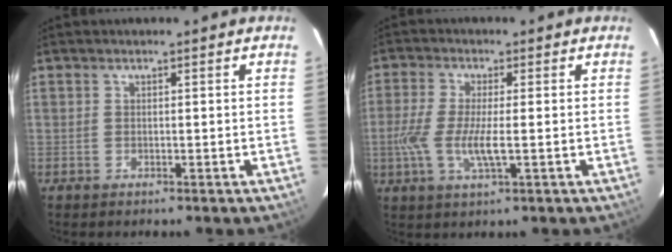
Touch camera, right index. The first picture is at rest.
{"total": 7.6, "force": [-1.5, 1.5, 7.3], "torque": [-0.157, -0.009, -0.033]}